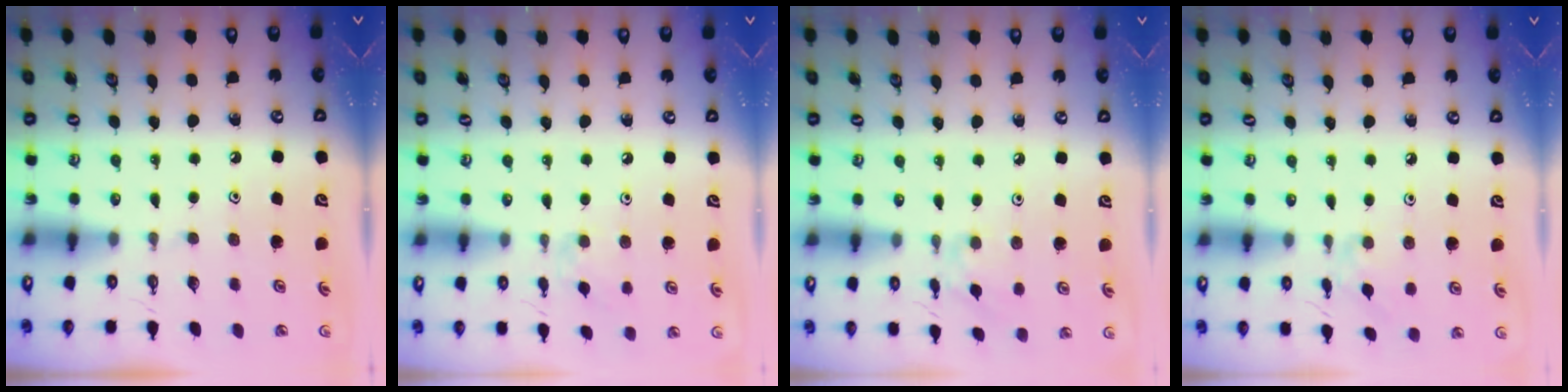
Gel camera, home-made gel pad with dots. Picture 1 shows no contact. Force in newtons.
{"total": 7.3, "press": 7.2, "slide": 0.7}
{"total": 3.0, "press": 3.0, "slide": 0.3}
{"total": 2.1, "press": 2.1, "slide": 0.4}